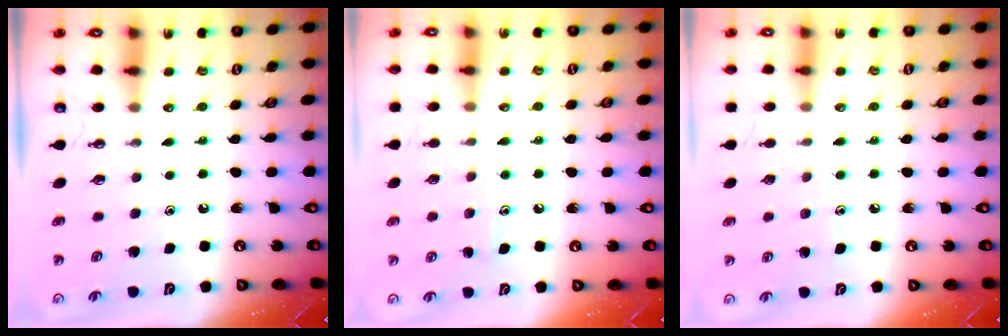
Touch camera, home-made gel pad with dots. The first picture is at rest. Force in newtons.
{"total": 5.5, "press": 5.5, "slide": 0.4}
{"total": 3.9, "press": 3.8, "slide": 0.4}